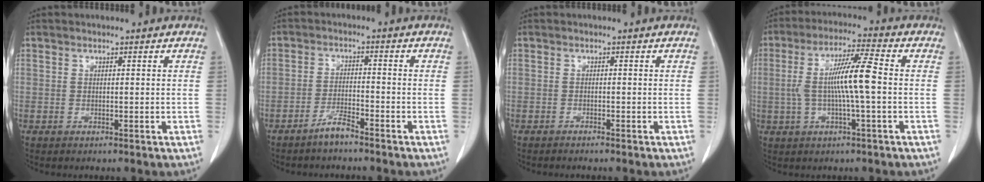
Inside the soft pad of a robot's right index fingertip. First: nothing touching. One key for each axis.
{"total": 3.4, "fx": -2.9, "fy": 0.4, "fz": 1.7, "tx": -0.033, "ty": -0.001, "tz": -0.056}
{"total": 1.6, "fx": -1.4, "fy": -0.1, "fz": 0.8, "tx": -0.012, "ty": 0.001, "tz": -0.016}
{"total": 9.3, "fx": -0.2, "fy": 0.4, "fz": 9.3, "tx": -0.181, "ty": 0.016, "tz": -0.009}